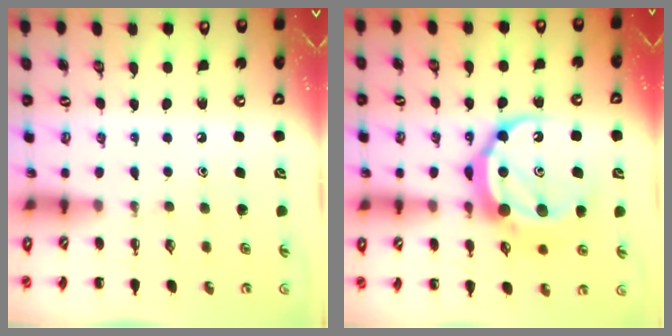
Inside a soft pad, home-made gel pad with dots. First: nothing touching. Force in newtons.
{"total": 15.8, "press": 15.8, "slide": 1.1}